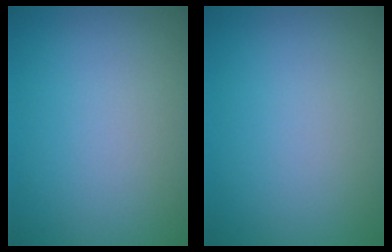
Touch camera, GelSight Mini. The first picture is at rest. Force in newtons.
{"total": 0.0}